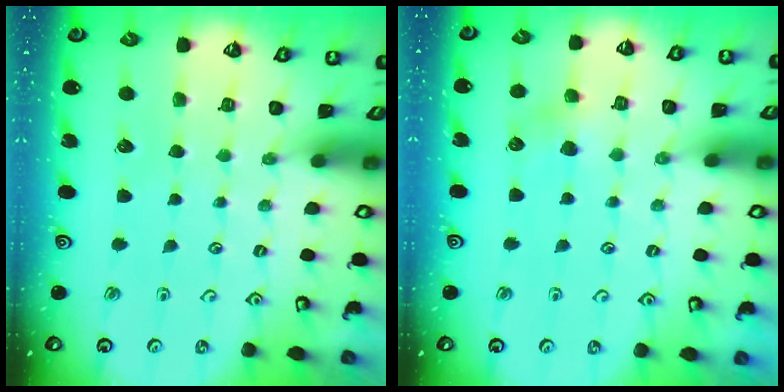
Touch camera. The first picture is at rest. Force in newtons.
{"total": 4.4, "press": 4.3, "slide": 0.5}